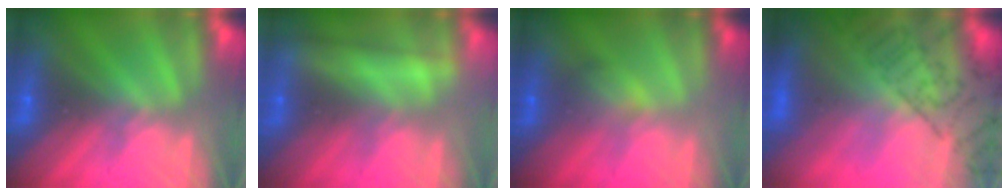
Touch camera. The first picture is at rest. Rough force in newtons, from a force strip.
{"total": 2.4}
{"total": 2.2}
{"total": 8.8}